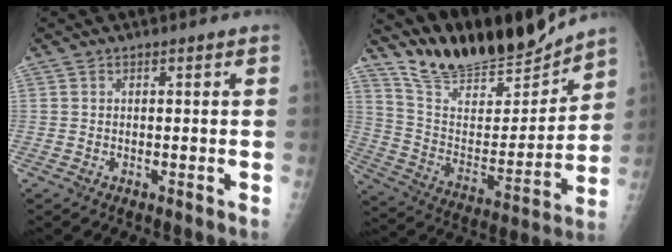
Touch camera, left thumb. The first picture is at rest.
{"total": 20.1, "force": [18.4, 4.6, 6.7], "torque": [-0.081, -0.102, 0.321]}